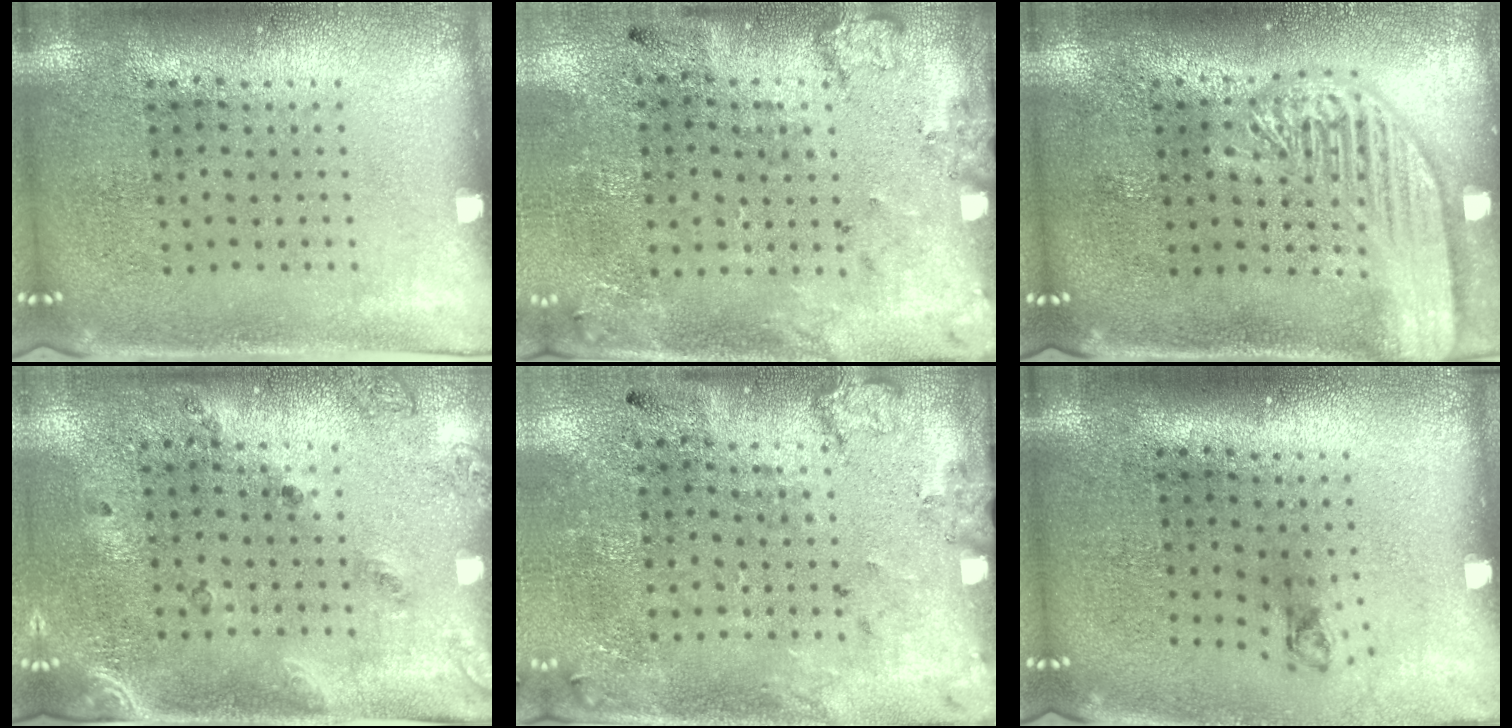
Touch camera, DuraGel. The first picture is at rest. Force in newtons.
{"total": 2.3, "press": 1.4, "slide": 1.9}
{"total": 2.8, "press": 2.8, "slide": 0.3}
{"total": 1.6, "press": 1.1, "slide": 1.1}
{"total": 2.2, "press": 1.3, "slide": 1.7}
{"total": 0.7, "press": 0.3, "slide": 0.6}